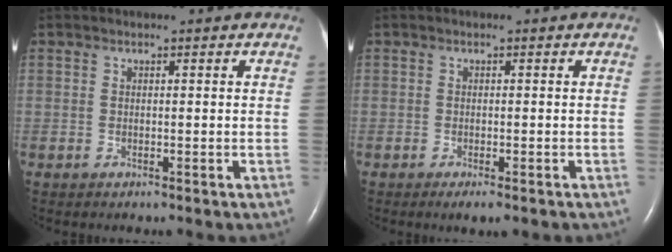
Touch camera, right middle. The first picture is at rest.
{"total": 2.8, "force": [-1.9, 0.7, 1.9], "torque": [-0.019, -0.005, -0.025]}